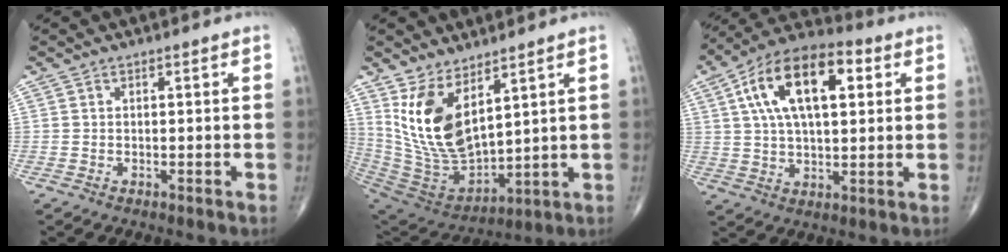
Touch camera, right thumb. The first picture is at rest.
{"total": 15.9, "force": [7.0, 7.5, 12.2], "torque": [-0.222, -0.047, 0.160]}
{"total": 17.9, "force": [5.3, 8.7, 14.7], "torque": [-0.242, 0.016, 0.083]}